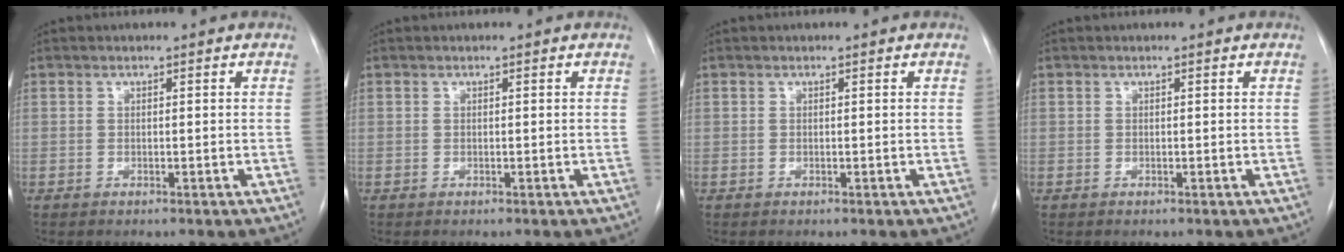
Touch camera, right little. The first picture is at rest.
{"total": 0.0}
{"total": 0.0}
{"total": 0.0}